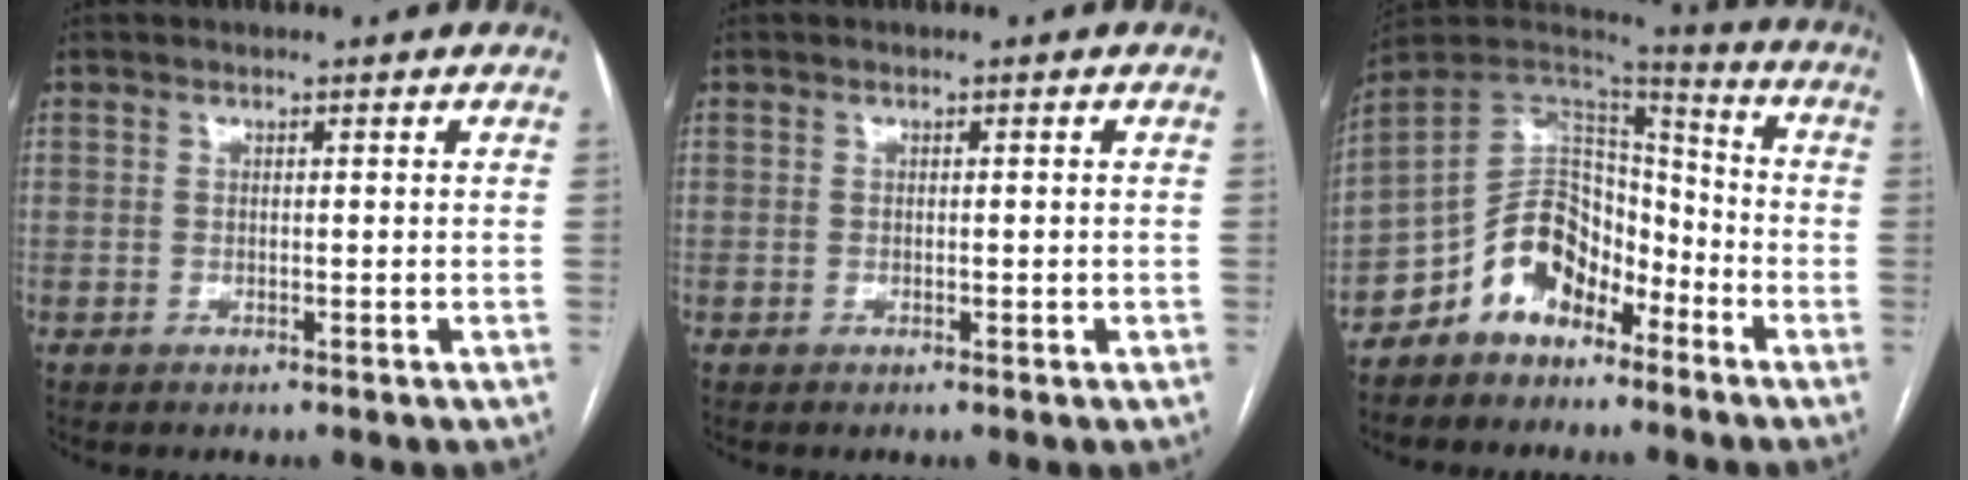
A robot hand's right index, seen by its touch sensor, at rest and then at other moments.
{"total": 0.6, "force": [-0.1, 0.3, 0.5], "torque": [-0.012, 0.007, 0.001]}
{"total": 12.0, "force": [-7.3, 8.0, 5.3], "torque": [-0.100, 0.050, -0.133]}